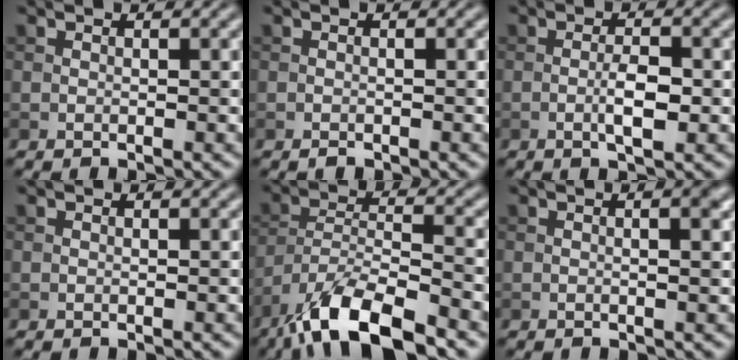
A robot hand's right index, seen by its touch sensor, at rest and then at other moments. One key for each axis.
{"total": 0.6, "fx": -0.5, "fy": 0.2, "fz": 0.2, "tx": -0.002, "ty": 0.000, "tz": -0.009}
{"total": 2.8, "fx": -0.7, "fy": 0.7, "fz": 2.6, "tx": -0.048, "ty": 0.001, "tz": -0.013}
{"total": 0.0}
{"total": 9.9, "fx": -7.3, "fy": 2.7, "fz": 6.2, "tx": -0.103, "ty": 0.001, "tz": -0.139}
{"total": 2.6, "fx": 0.4, "fy": 0.8, "fz": 2.4, "tx": -0.017, "ty": 0.001, "tz": -0.005}